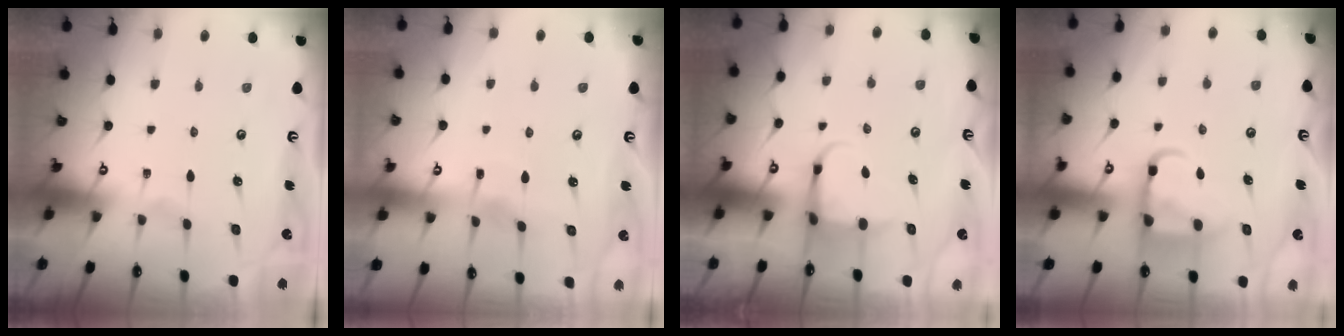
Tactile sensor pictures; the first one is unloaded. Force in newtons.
{"total": 1.8, "press": 1.7, "slide": 0.3}
{"total": 4.7, "press": 4.7, "slide": 0.6}
{"total": 9.5, "press": 9.4, "slide": 1.5}